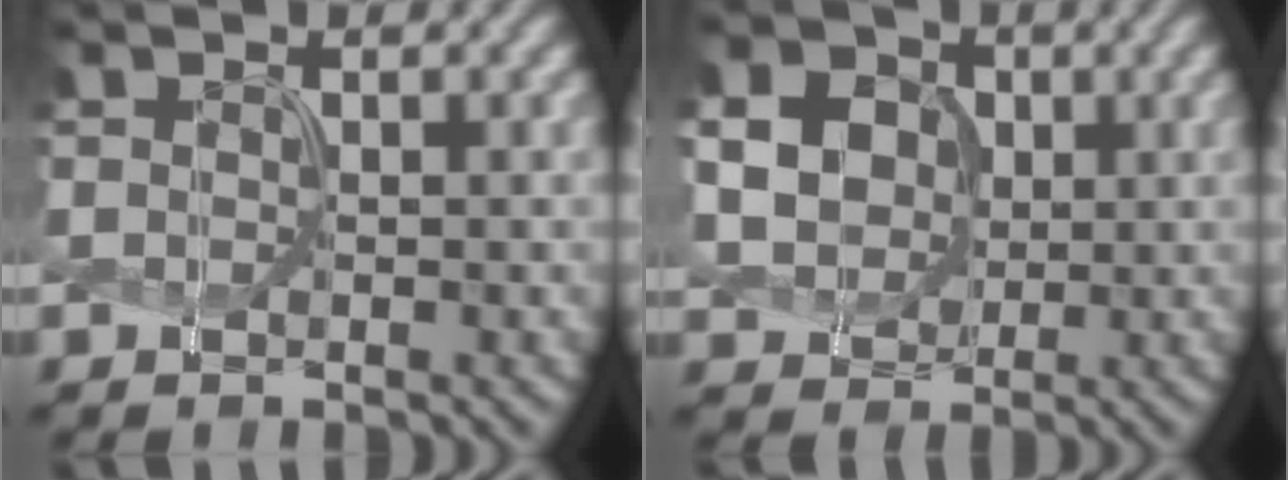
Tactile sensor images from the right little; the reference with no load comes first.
{"total": 9.8, "force": [3.0, 8.2, 4.6], "torque": [-0.131, 0.035, 0.058]}